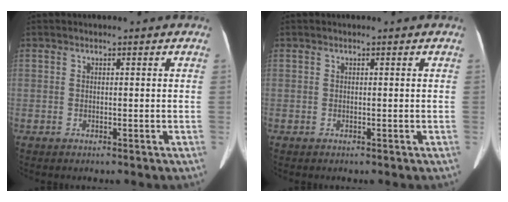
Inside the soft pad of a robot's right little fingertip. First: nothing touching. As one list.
[{"total": 0.0}]